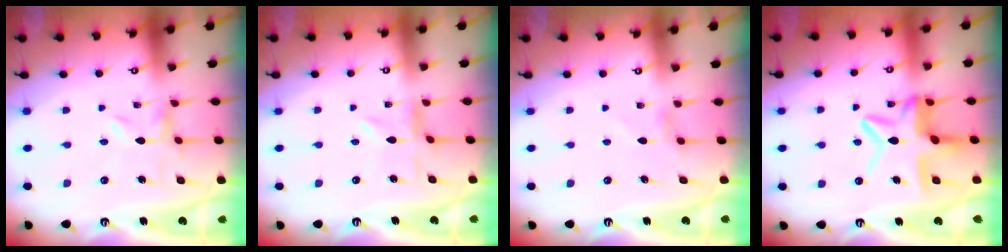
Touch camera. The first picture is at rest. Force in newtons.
{"total": 2.0, "press": 2.0, "slide": 0.3}
{"total": 2.3, "press": 2.3, "slide": 0.3}
{"total": 12.0, "press": 12.0, "slide": 1.1}